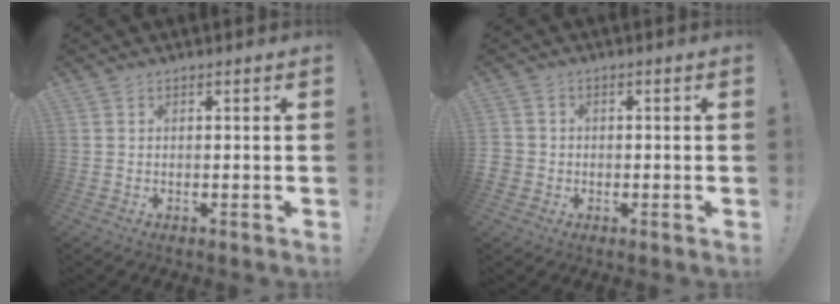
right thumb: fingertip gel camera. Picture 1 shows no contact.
{"total": 3.3, "force": [-0.3, 3.2, 0.8], "torque": [-0.007, 0.009, -0.006]}